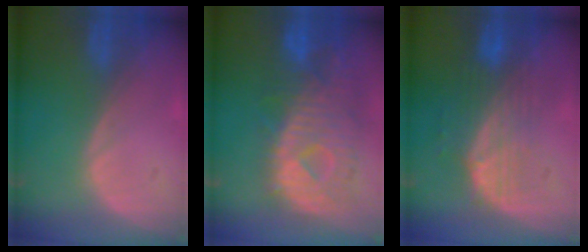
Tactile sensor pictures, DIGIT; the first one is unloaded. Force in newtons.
{"total": 11.8, "press": 10.2, "slide": 6.0}
{"total": 7.7, "press": 6.9, "slide": 3.5}